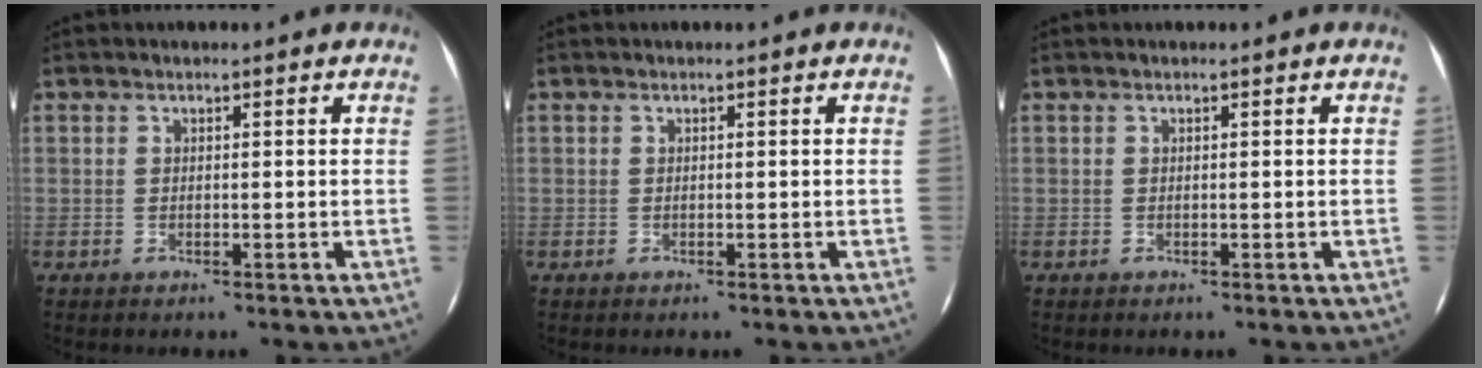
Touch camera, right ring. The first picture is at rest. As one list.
[{"total": 0.0}, {"total": 0.0}]